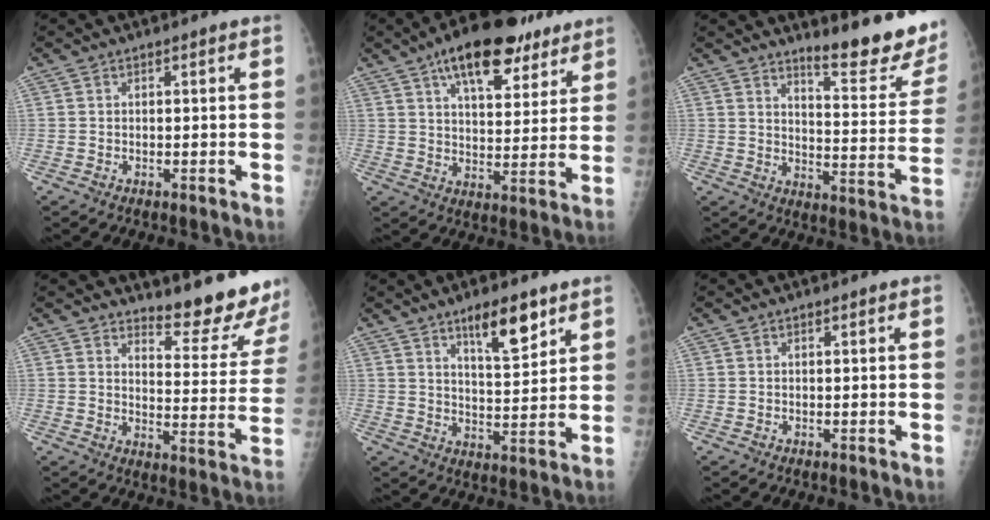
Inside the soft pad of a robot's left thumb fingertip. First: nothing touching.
{"total": 17.1, "force": [10.5, 7.5, 11.2], "torque": [-0.132, -0.029, 0.160]}
{"total": 14.4, "force": [12.0, 2.0, 7.8], "torque": [-0.078, -0.120, 0.156]}
{"total": 13.3, "force": [12.6, 1.6, 3.8], "torque": [-0.025, -0.147, 0.153]}
{"total": 9.7, "force": [6.1, 3.0, 7.0], "torque": [-0.095, -0.041, 0.103]}
{"total": 0.0}